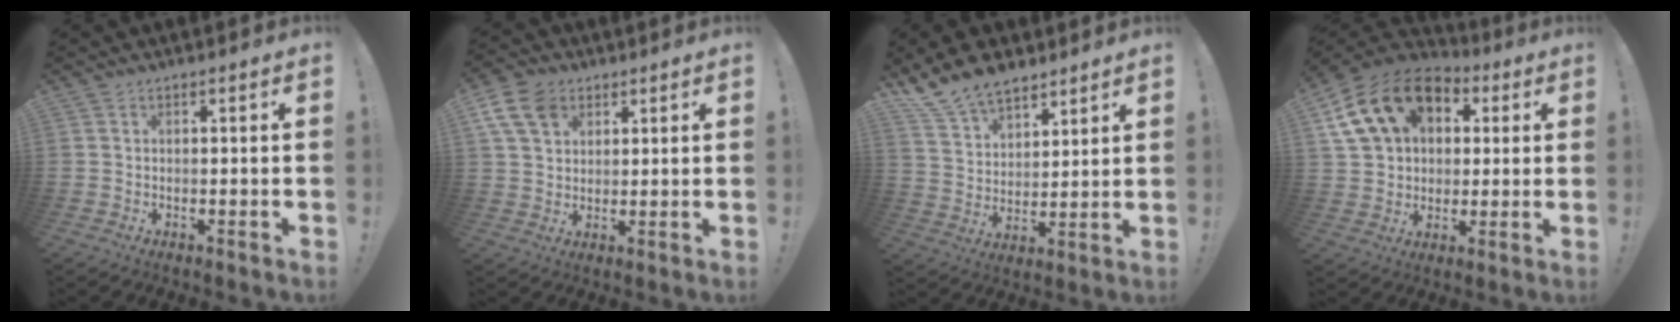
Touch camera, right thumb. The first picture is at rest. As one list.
[{"total": 10.2, "force": [5.1, 7.2, 5.2], "torque": [-0.098, -0.014, 0.100]}, {"total": 12.2, "force": [9.9, 5.9, 4.0], "torque": [-0.091, -0.065, 0.194]}, {"total": 18.9, "force": [7.0, 14.1, 10.4], "torque": [-0.167, -0.010, 0.140]}]